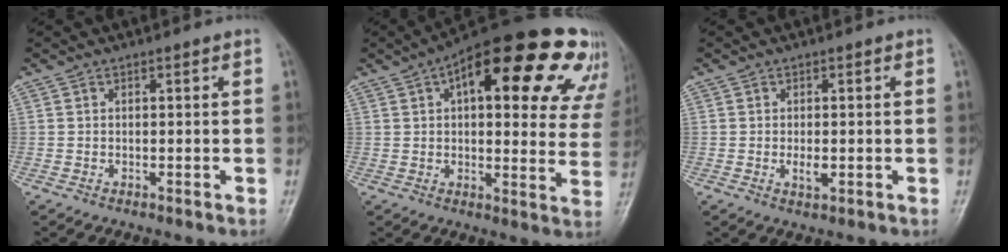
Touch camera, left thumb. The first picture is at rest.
{"total": 27.3, "force": [13.4, 10.8, 21.2], "torque": [-0.253, 0.009, 0.166]}
{"total": 2.4, "force": [-0.3, 1.2, 2.0], "torque": [-0.037, -0.005, -0.007]}